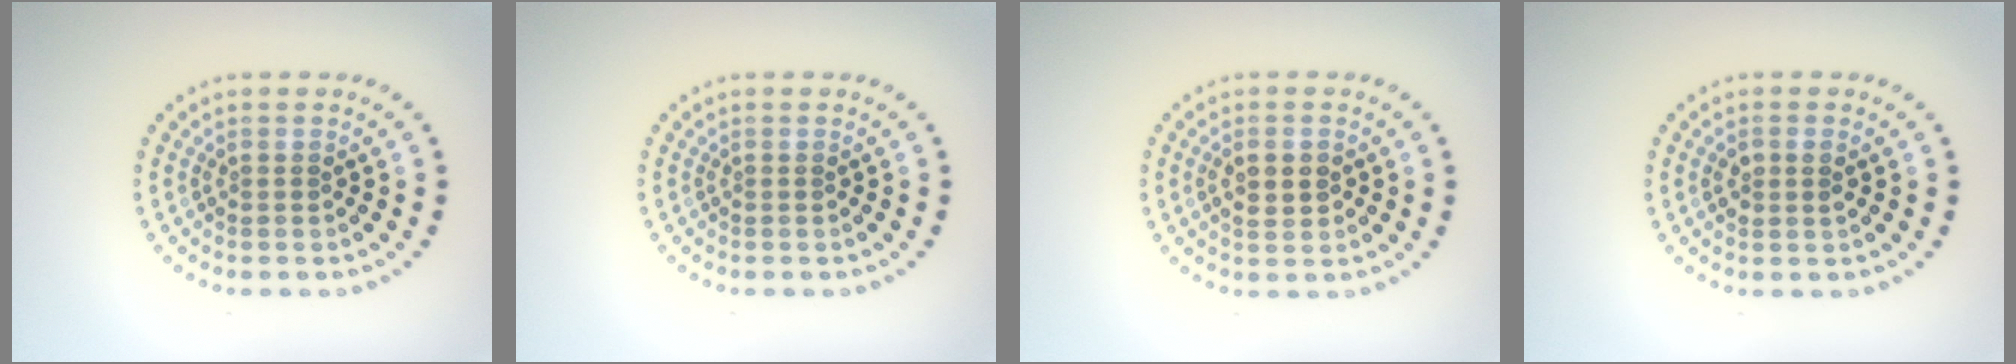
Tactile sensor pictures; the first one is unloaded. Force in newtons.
{"total": 0.0}
{"total": 1.9, "press": 1.9, "slide": 0.3}
{"total": 1.4, "press": 1.4, "slide": 0.4}